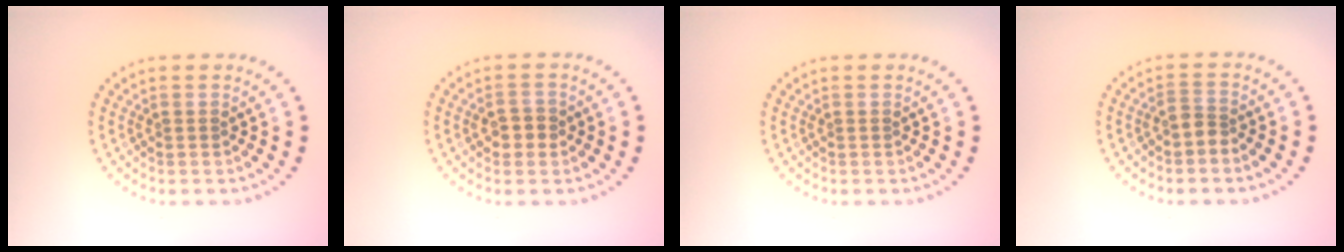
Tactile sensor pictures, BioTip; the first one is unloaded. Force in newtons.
{"total": 1.7, "press": 1.7, "slide": 0.1}
{"total": 0.0}
{"total": 1.6, "press": 1.2, "slide": 1.1}